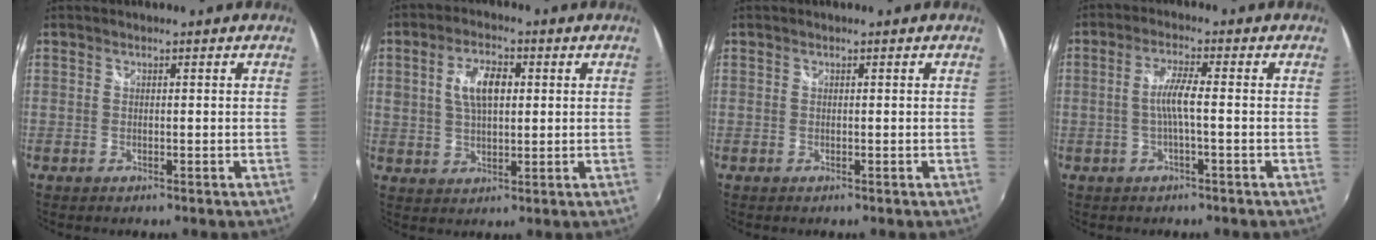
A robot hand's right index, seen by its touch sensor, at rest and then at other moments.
{"total": 7.5, "force": [1.7, 3.9, 6.2], "torque": [-0.115, 0.011, 0.031]}
{"total": 0.0}
{"total": 4.1, "force": [-0.8, -0.2, 4.0], "torque": [-0.082, 0.003, -0.013]}